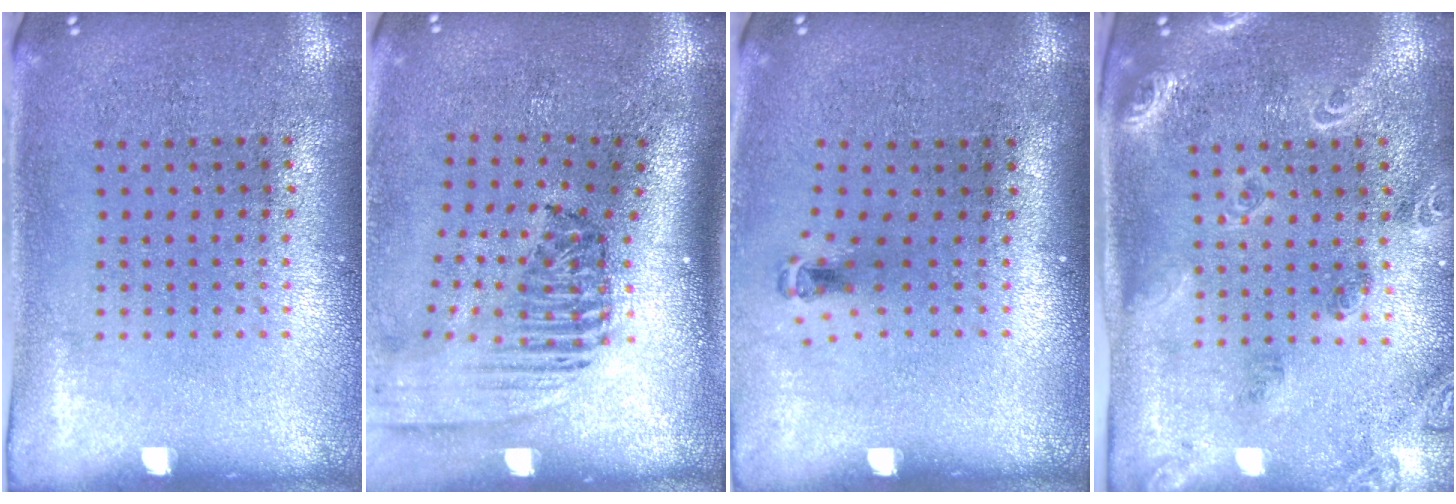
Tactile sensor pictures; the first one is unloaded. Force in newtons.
{"total": 2.4, "press": 1.6, "slide": 1.7}
{"total": 0.6, "press": 0.3, "slide": 0.5}
{"total": 1.8, "press": 1.7, "slide": 0.4}